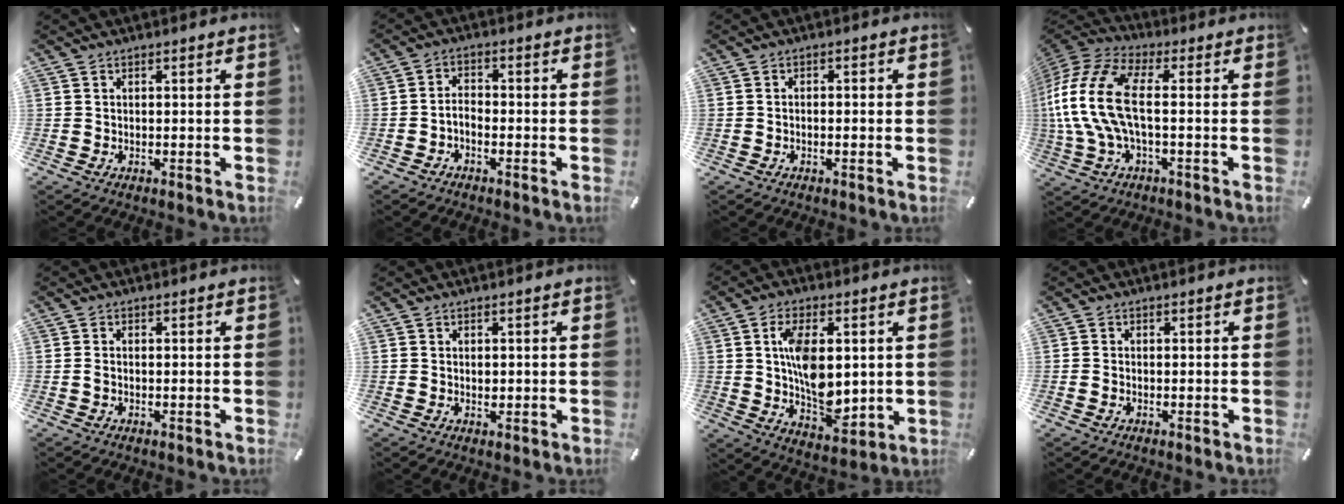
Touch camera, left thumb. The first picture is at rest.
{"total": 2.7, "force": [-1.9, 1.3, 1.3], "torque": [-0.029, 0.010, -0.040]}
{"total": 1.2, "force": [-0.9, 0.3, 0.7], "torque": [-0.013, 0.003, -0.017]}
{"total": 17.5, "force": [-0.5, 8.4, 15.3], "torque": [-0.326, -0.004, -0.009]}
{"total": 1.2, "force": [-0.2, 0.5, 1.1], "torque": [-0.021, 0.000, -0.005]}
{"total": 1.0, "force": [0.0, 0.9, 0.5], "torque": [-0.003, -0.001, -0.003]}
{"total": 12.0, "force": [1.6, 7.3, 9.5], "torque": [-0.169, -0.002, 0.028]}
{"total": 0.8, "force": [-0.4, 0.5, 0.4], "torque": [-0.006, 0.002, -0.008]}